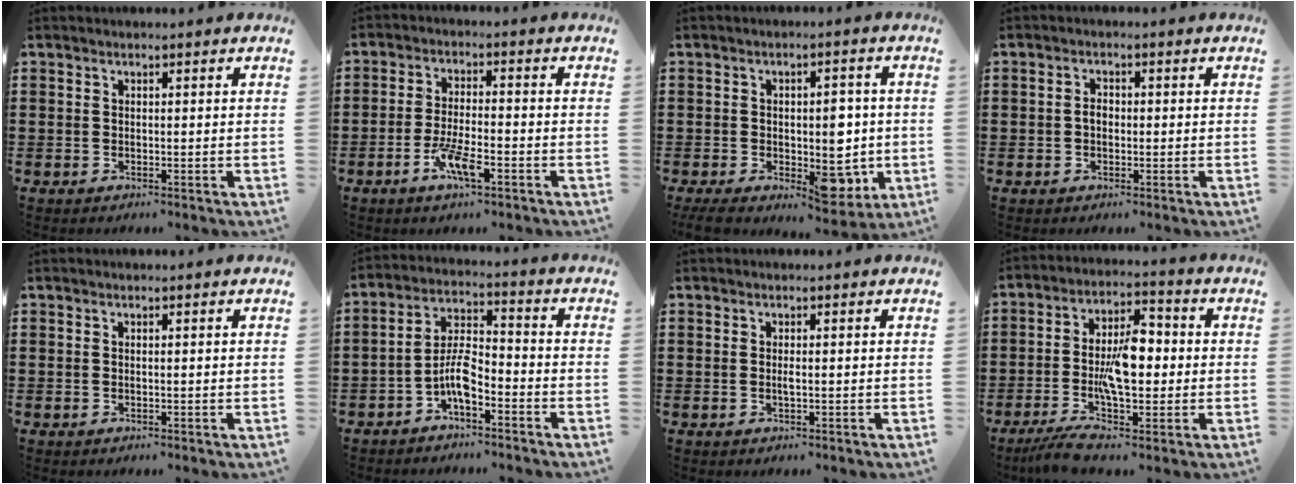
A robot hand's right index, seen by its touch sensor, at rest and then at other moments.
{"total": 5.9, "force": [-3.1, 1.4, 4.9], "torque": [-0.105, -0.005, -0.059]}
{"total": 8.1, "force": [-2.1, 4.5, 6.4], "torque": [-0.076, 0.001, -0.036]}
{"total": 1.5, "force": [-0.2, 0.9, 1.2], "torque": [-0.023, 0.004, -0.005]}
{"total": 0.0}
{"total": 6.5, "force": [-3.5, 2.3, 5.0], "torque": [-0.116, 0.001, -0.072]}
{"total": 0.9, "force": [-0.1, 0.2, 0.8], "torque": [-0.017, -0.003, -0.001]}
{"total": 10.0, "force": [-1.3, 4.3, 8.9], "torque": [-0.181, 0.000, -0.025]}